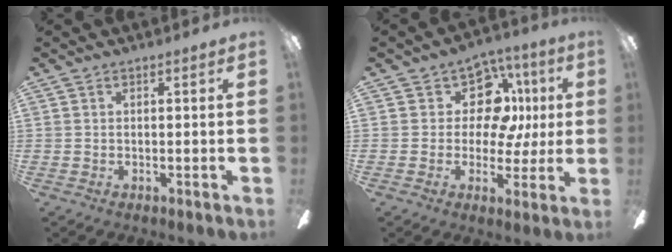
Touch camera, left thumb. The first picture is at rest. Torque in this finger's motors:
{"motor_torque": [-0.13, 0.39, -0.07, -0.06, -0.02]}